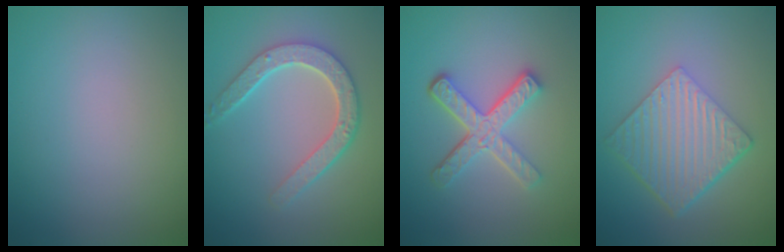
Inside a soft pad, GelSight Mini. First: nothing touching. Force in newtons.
{"total": 4.7, "press": 3.7, "slide": 2.9}
{"total": 4.7, "press": 3.5, "slide": 3.2}
{"total": 6.4, "press": 4.3, "slide": 4.8}